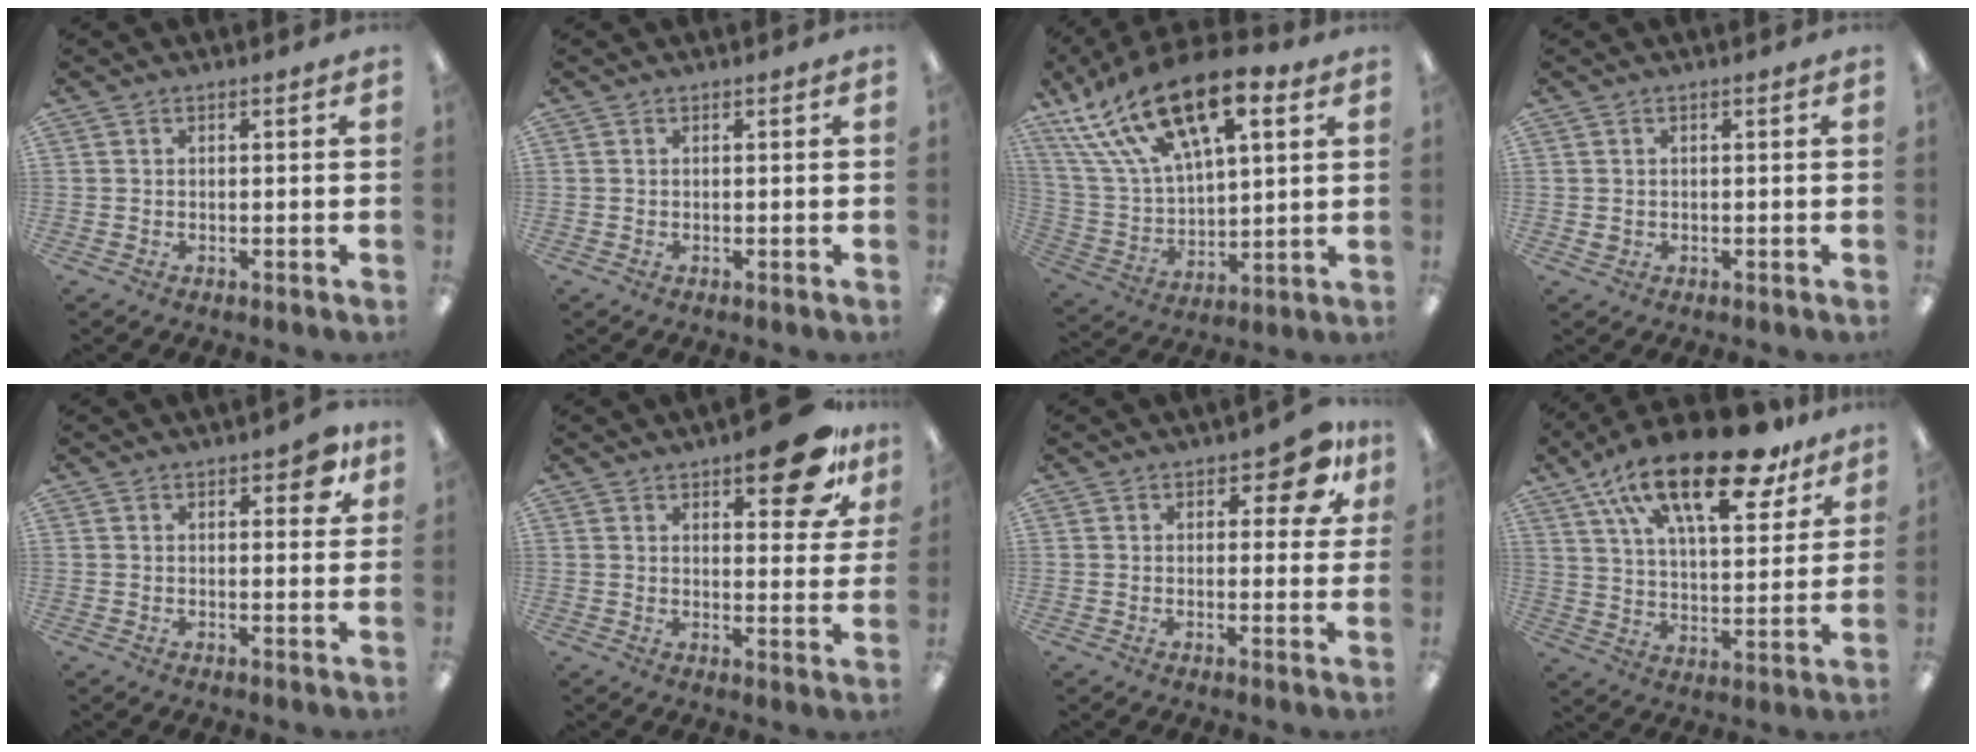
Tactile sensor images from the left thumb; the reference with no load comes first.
{"total": 0.0}
{"total": 22.6, "force": [13.3, 10.7, 14.8], "torque": [-0.277, -0.062, 0.233]}
{"total": 1.0, "force": [0.0, 0.9, 0.5], "torque": [-0.008, 0.004, 0.000]}
{"total": 5.3, "force": [2.7, 2.4, 3.9], "torque": [-0.048, -0.005, 0.042]}
{"total": 12.8, "force": [8.2, 4.8, 8.6], "torque": [-0.094, -0.045, 0.130]}
{"total": 7.8, "force": [4.1, 3.7, 5.5], "torque": [-0.062, -0.011, 0.067]}
{"total": 24.7, "force": [15.6, 9.5, 16.6], "torque": [-0.272, -0.075, 0.261]}